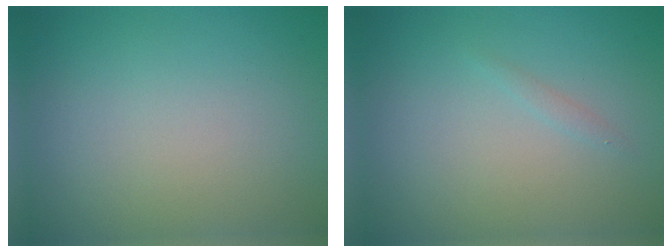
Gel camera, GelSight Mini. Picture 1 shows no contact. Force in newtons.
{"total": 1.1, "press": 1.1, "slide": 0.2}